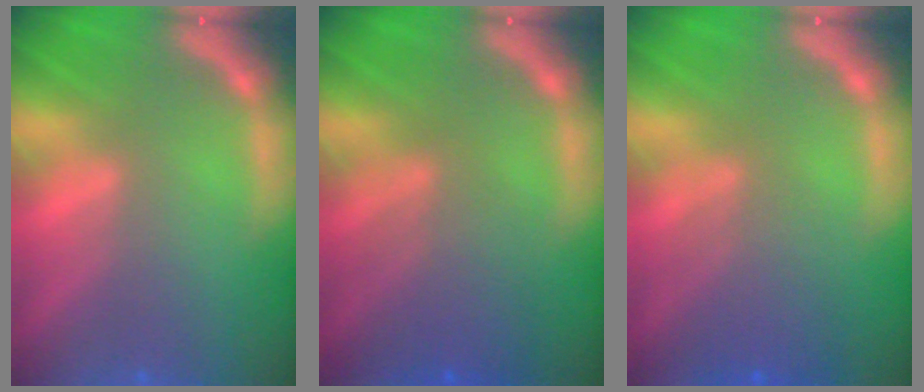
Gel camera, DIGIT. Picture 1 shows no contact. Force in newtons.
{"total": 4.5}
{"total": 4.0}